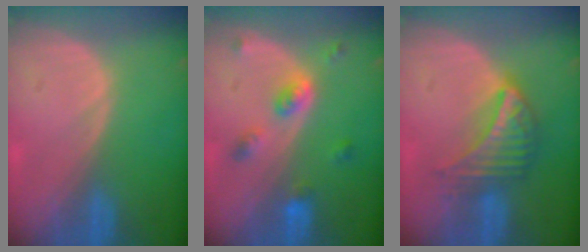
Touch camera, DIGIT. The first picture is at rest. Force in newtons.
{"total": 5.3, "press": 4.7, "slide": 2.5}
{"total": 7.5, "press": 6.6, "slide": 3.6}